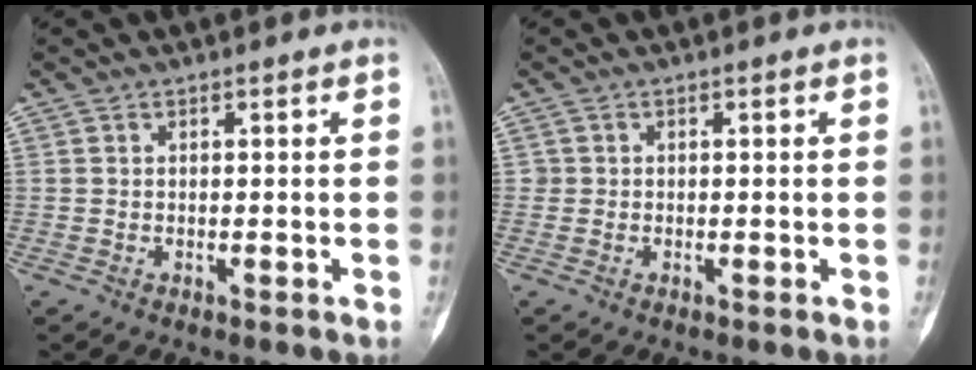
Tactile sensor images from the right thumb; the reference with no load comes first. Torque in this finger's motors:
{"motor_torque": [-0.18, -0.30, 0.44, -0.10, 0.00]}